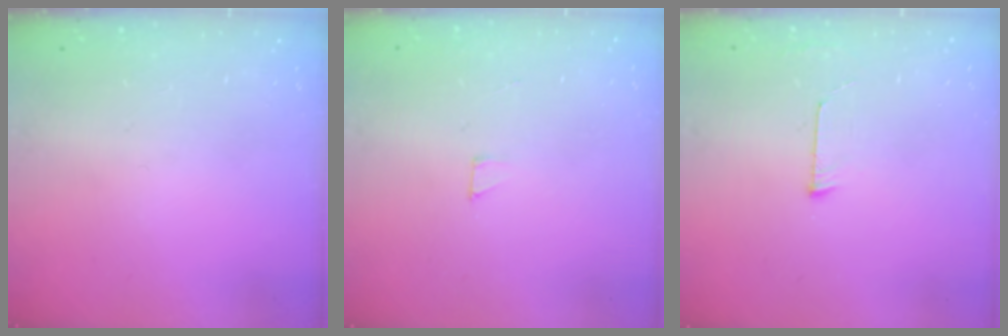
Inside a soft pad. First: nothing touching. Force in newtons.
{"total": 2.0, "press": 2.0, "slide": 0.0}
{"total": 3.3, "press": 3.3, "slide": 0.3}